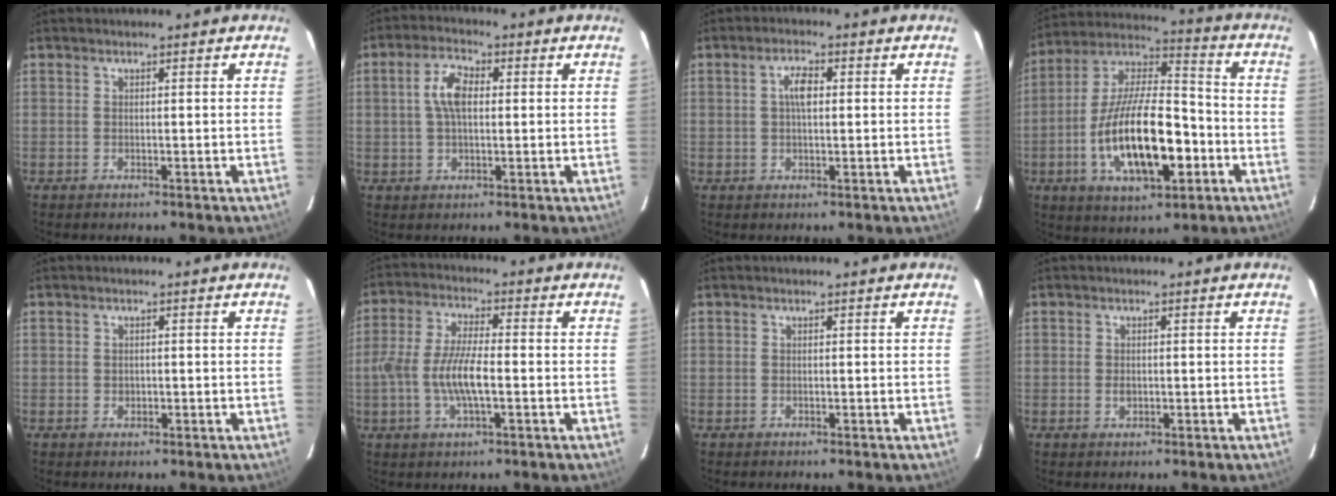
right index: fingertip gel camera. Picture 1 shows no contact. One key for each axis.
{"total": 5.8, "fx": 0.7, "fy": 2.9, "fz": 4.9, "tx": -0.095, "ty": 0.014, "tz": 0.015}
{"total": 3.4, "fx": 0.5, "fy": 1.4, "fz": 3.0, "tx": -0.057, "ty": 0.009, "tz": 0.010}
{"total": 20.5, "fx": -6.1, "fy": 8.2, "fz": 17.8, "tx": -0.340, "ty": 0.000, "tz": -0.101}
{"total": 1.0, "fx": -0.1, "fy": 0.9, "fz": 0.5, "tx": -0.004, "ty": 0.002, "tz": -0.001}
{"total": 9.3, "fx": -2.1, "fy": 2.8, "fz": 8.6, "tx": -0.177, "ty": 0.001, "tz": -0.043}
{"total": 0.0}
{"total": 1.3, "fx": -0.2, "fy": 1.0, "fz": 0.9, "tx": -0.014, "ty": 0.001, "tz": -0.004}